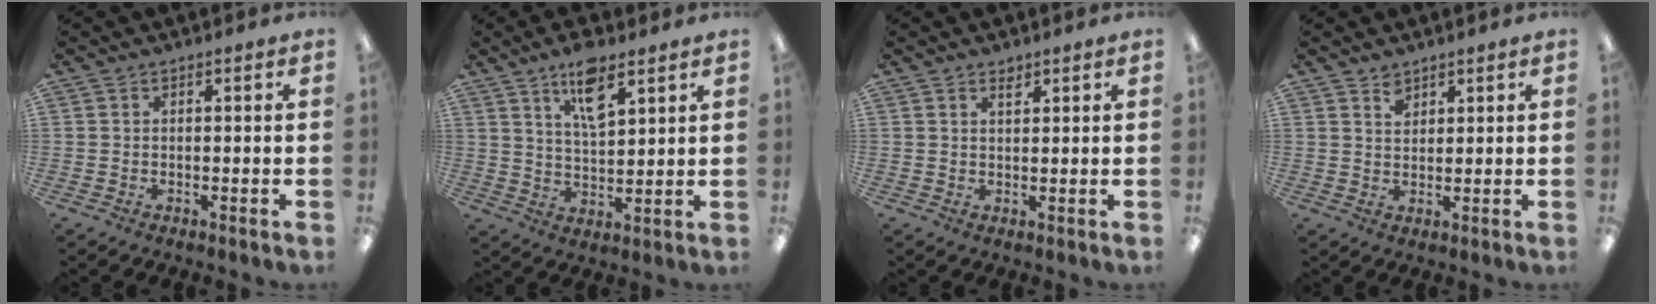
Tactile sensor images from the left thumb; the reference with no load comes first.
{"total": 9.5, "force": [6.3, 3.4, 6.2], "torque": [-0.104, -0.025, 0.107]}
{"total": 1.5, "force": [1.4, 0.6, 0.4], "torque": [-0.003, -0.005, 0.024]}
{"total": 2.9, "force": [2.4, 1.5, 0.6], "torque": [0.001, -0.014, 0.043]}